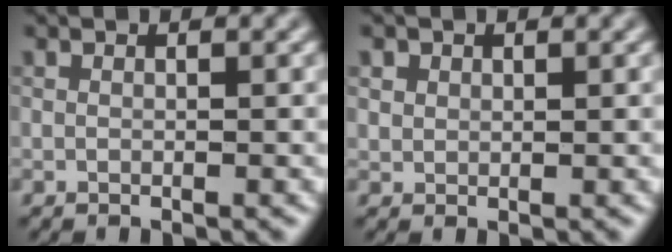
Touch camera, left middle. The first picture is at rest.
{"total": 0.8, "force": [0.5, 0.6, -0.2], "torque": [-0.005, -0.002, 0.026]}